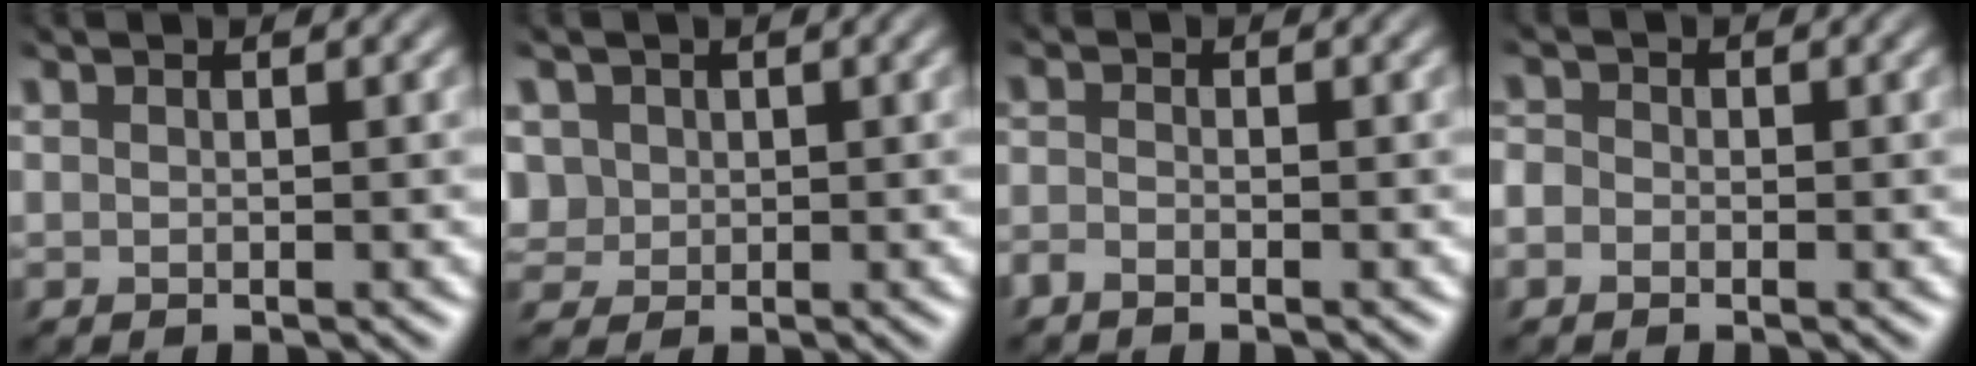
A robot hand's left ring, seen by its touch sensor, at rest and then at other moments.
{"total": 2.2, "force": [0.1, 2.0, 0.8], "torque": [-0.048, -0.004, 0.016]}
{"total": 1.7, "force": [-1.7, -0.3, 0.1], "torque": [-0.012, -0.002, -0.024]}
{"total": 1.6, "force": [-1.4, 0.8, -0.4], "torque": [-0.005, -0.004, -0.017]}